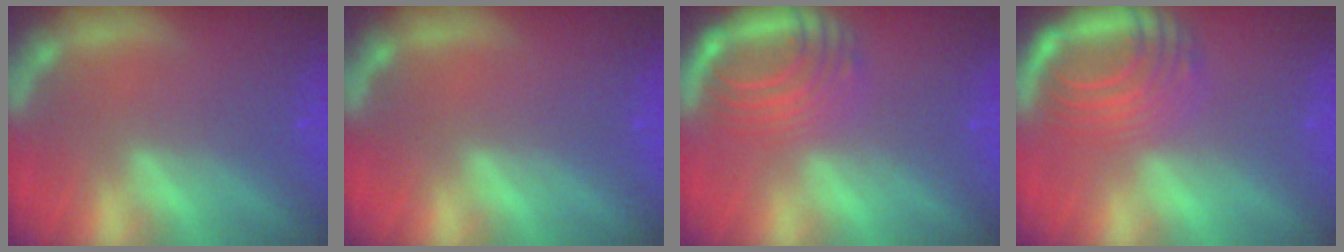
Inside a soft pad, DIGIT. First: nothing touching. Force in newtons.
{"total": 0.0}
{"total": 7.5}
{"total": 8.5}